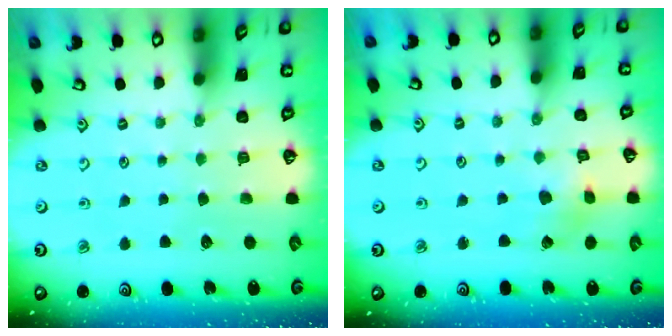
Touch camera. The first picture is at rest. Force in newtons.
{"total": 2.7, "press": 2.7, "slide": 0.5}